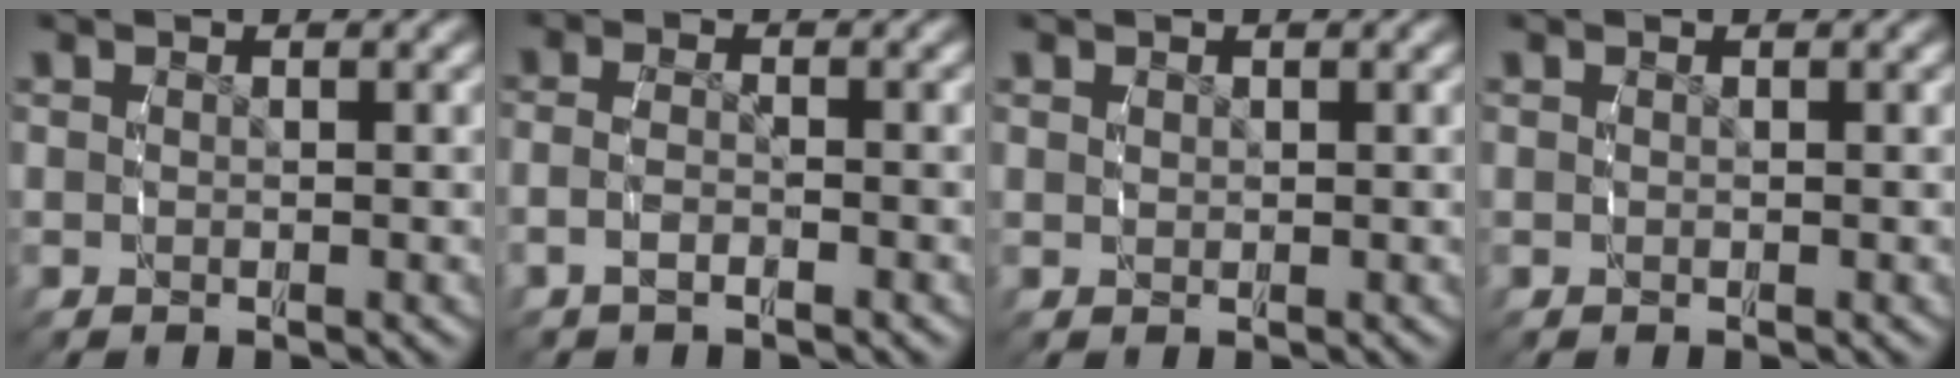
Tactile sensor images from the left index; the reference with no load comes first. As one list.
[{"total": 1.8, "force": [-1.0, 0.6, 1.4], "torque": [-0.037, -0.007, -0.015]}, {"total": 0.0}, {"total": 0.0}]